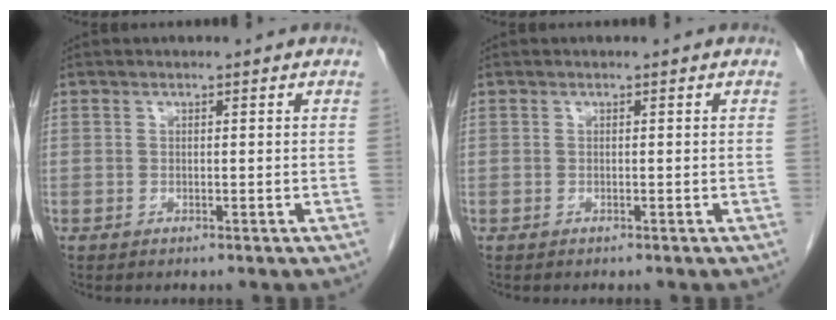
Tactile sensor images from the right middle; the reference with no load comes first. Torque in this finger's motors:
{"motor_torque": [-0.19, 0.21, -0.04, -0.01]}